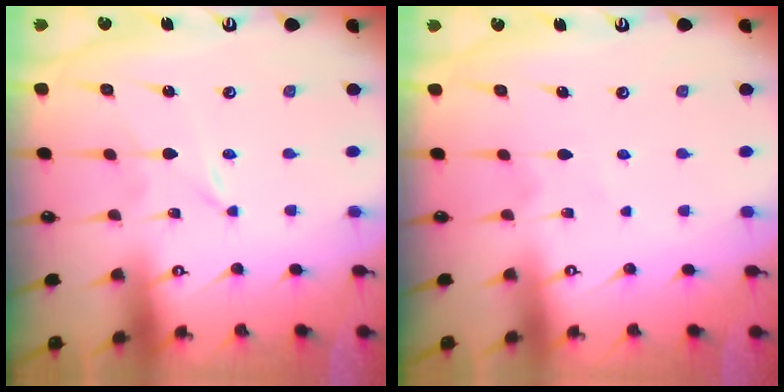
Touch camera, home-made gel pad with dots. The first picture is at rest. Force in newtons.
{"total": 2.8, "press": 2.7, "slide": 0.3}